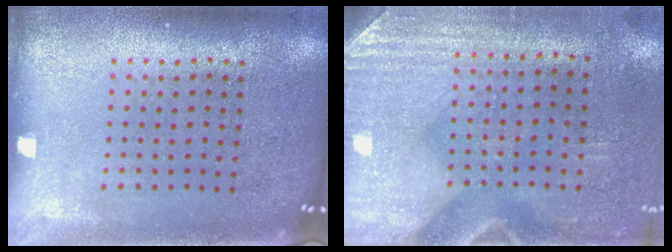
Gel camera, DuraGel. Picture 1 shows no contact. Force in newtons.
{"total": 3.0, "press": 2.6, "slide": 1.5}